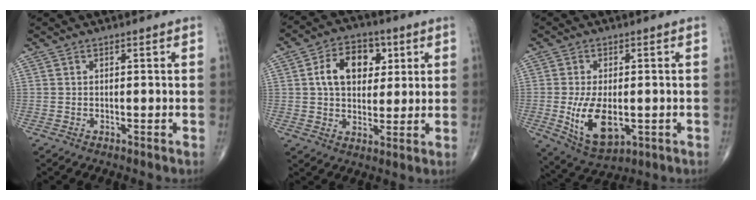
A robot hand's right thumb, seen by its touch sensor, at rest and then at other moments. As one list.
[{"total": 11.6, "force": [3.1, 7.9, 7.9], "torque": [-0.096, 0.002, 0.047]}, {"total": 10.9, "force": [-1.9, 5.7, 9.1], "torque": [-0.159, -0.014, -0.018]}]